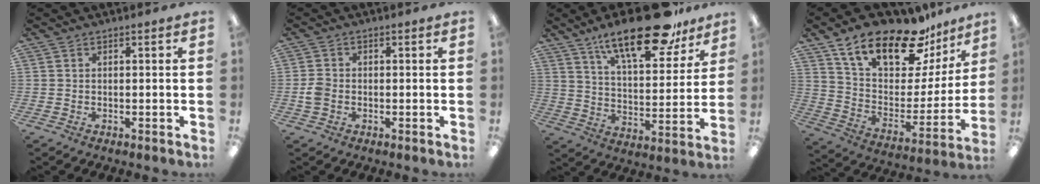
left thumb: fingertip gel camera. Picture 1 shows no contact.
{"total": 3.3, "force": [-0.7, 2.5, 2.0], "torque": [-0.033, 0.007, -0.012]}
{"total": 21.6, "force": [15.3, 7.8, 13.0], "torque": [-0.190, -0.088, 0.252]}
{"total": 21.8, "force": [15.7, 9.3, 11.9], "torque": [-0.192, -0.099, 0.272]}